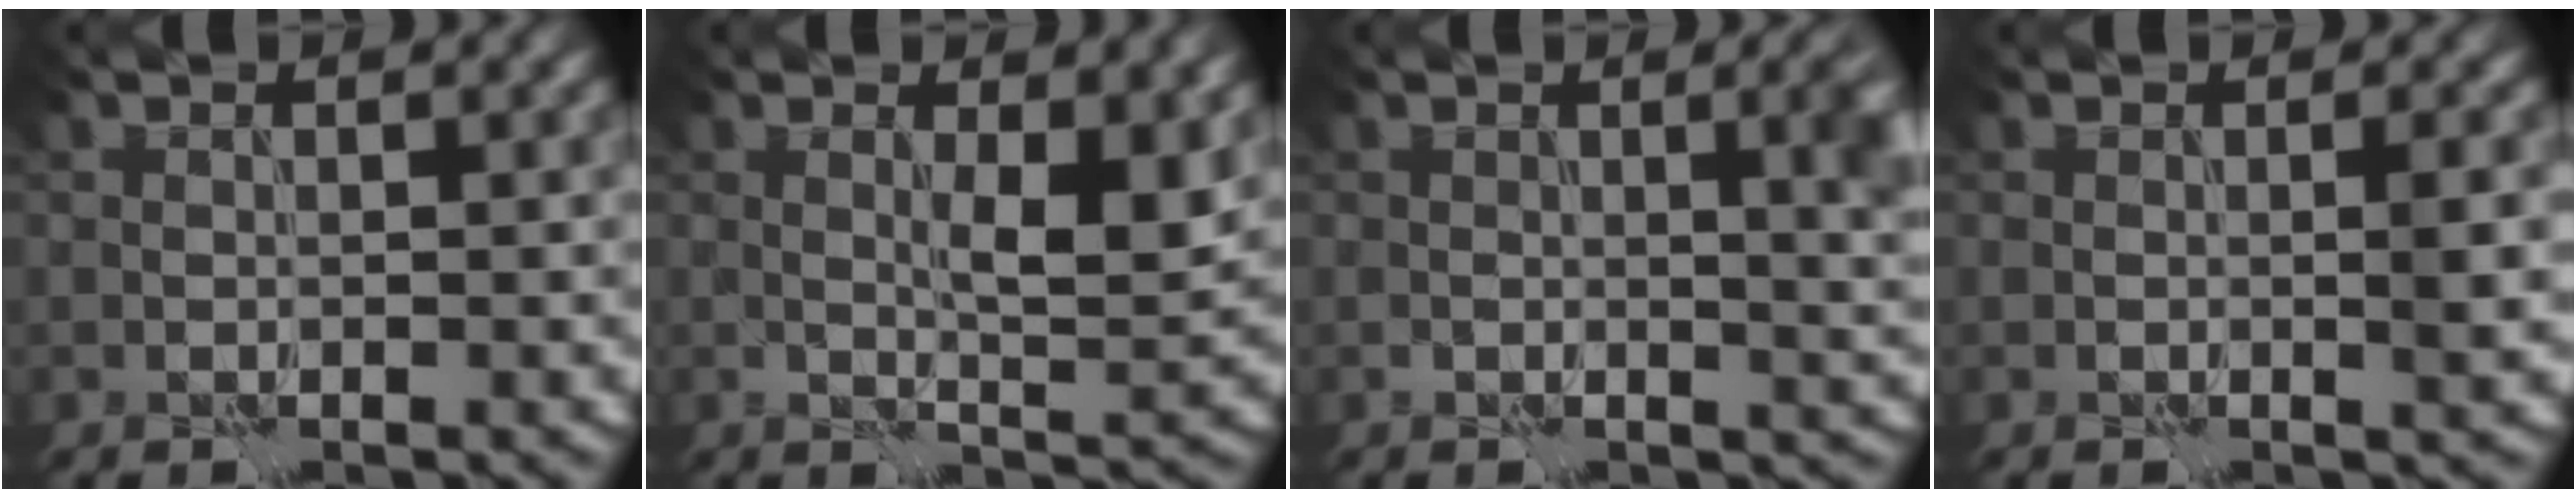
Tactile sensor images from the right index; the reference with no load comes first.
{"total": 3.8, "force": [0.8, 0.6, 3.6], "torque": [-0.065, -0.007, 0.018]}
{"total": 4.1, "force": [0.3, 0.9, 4.0], "torque": [-0.051, -0.003, 0.003]}
{"total": 1.6, "force": [-0.2, -0.2, 1.6], "torque": [-0.024, 0.000, -0.003]}